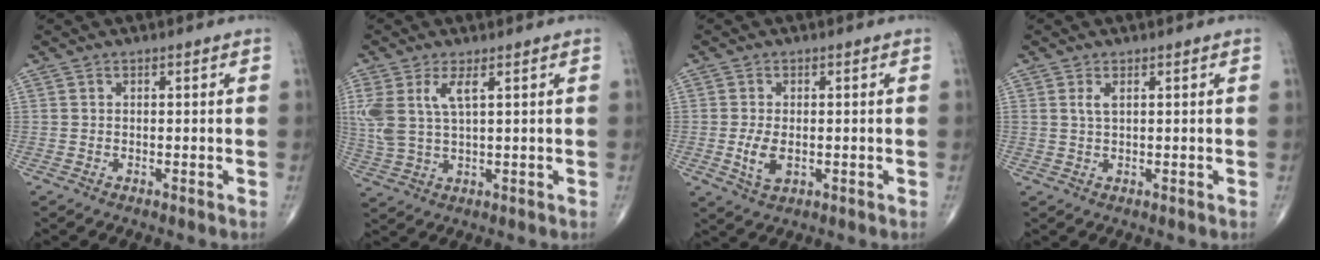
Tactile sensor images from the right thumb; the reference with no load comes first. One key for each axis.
{"total": 7.8, "fx": 2.7, "fy": 3.0, "fz": 6.7, "tx": -0.166, "ty": -0.002, "tz": 0.063}
{"total": 4.4, "fx": -0.6, "fy": 2.4, "fz": 3.6, "tx": -0.071, "ty": -0.008, "tz": -0.008}
{"total": 1.7, "fx": 0.7, "fy": 0.6, "fz": 1.4, "tx": -0.033, "ty": 0.002, "tz": 0.018}